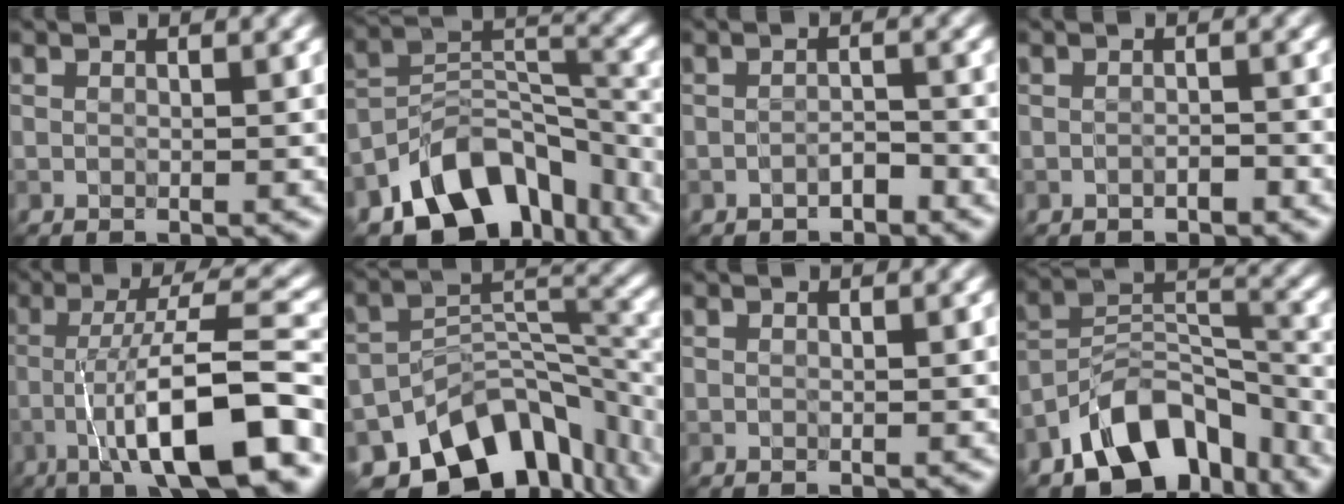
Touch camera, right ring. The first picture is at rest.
{"total": 11.7, "force": [-7.9, 6.7, 5.5], "torque": [-0.077, 0.002, -0.142]}
{"total": 1.3, "force": [-1.0, 0.6, 0.7], "torque": [-0.010, 0.004, -0.017]}
{"total": 1.0, "force": [-0.7, 0.4, 0.5], "torque": [-0.007, 0.001, -0.011]}
{"total": 11.6, "force": [-4.2, 2.3, 10.6], "torque": [-0.150, 0.019, -0.072]}
{"total": 12.8, "force": [-8.7, 6.8, 6.5], "torque": [-0.104, -0.004, -0.139]}
{"total": 0.0}
{"total": 10.7, "force": [-7.0, 6.0, 5.4], "torque": [-0.070, 0.003, -0.133]}